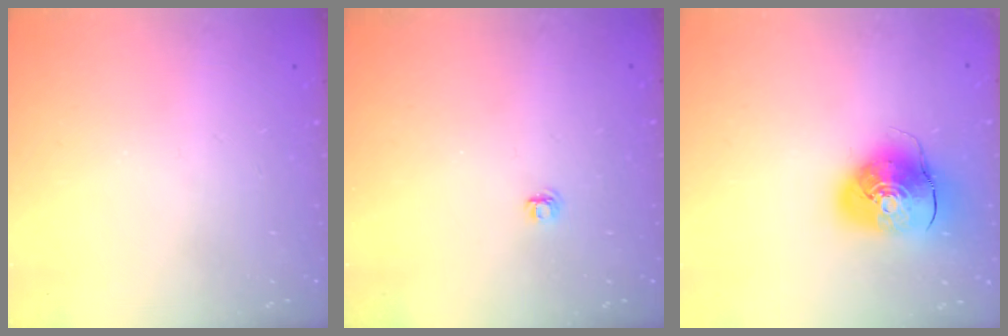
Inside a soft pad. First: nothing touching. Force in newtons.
{"total": 4.1, "press": 4.1, "slide": 0.5}
{"total": 10.7, "press": 10.6, "slide": 1.8}